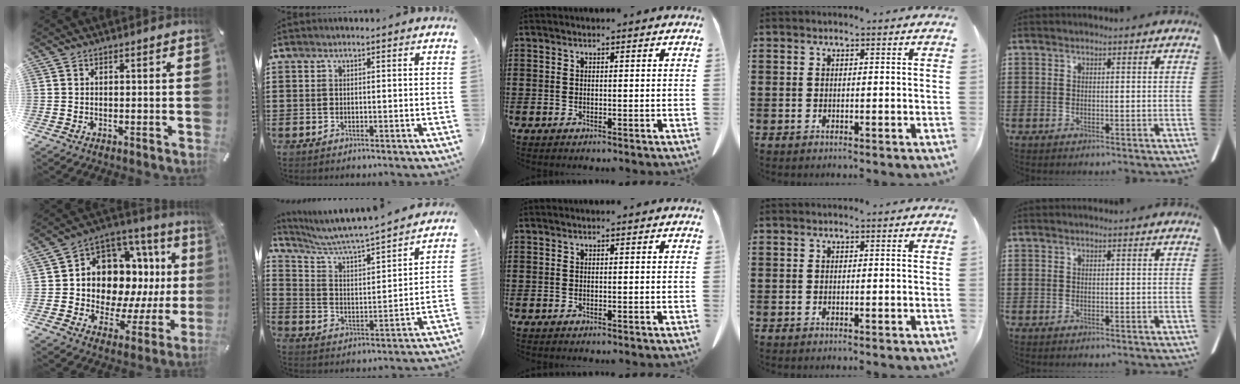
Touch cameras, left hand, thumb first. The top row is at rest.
{"thumb": {"total": 14.8, "force": [4.2, 10.7, 9.4], "torque": [-0.157, -0.054, 0.077]}, "index": {"total": 5.0, "force": [4.6, 0.2, 1.7], "torque": [-0.058, -0.041, 0.069]}}